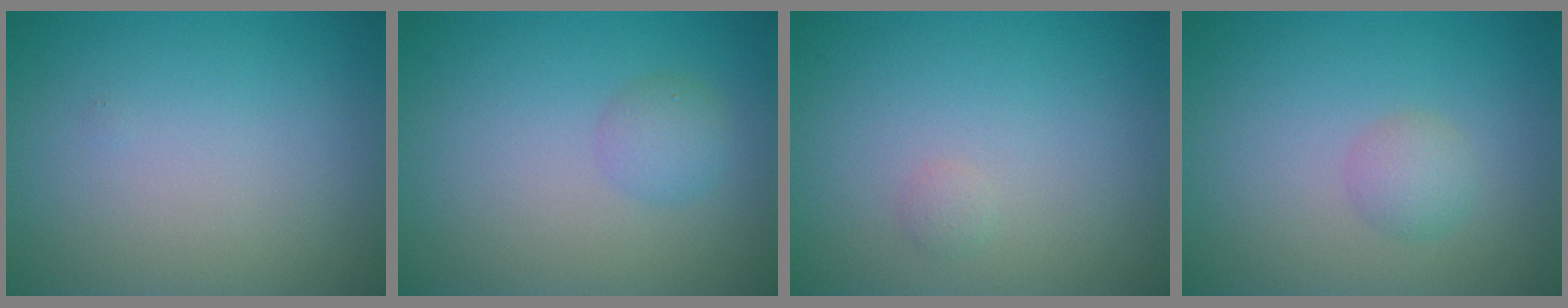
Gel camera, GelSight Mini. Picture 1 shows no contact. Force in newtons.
{"total": 1.6, "press": 1.6, "slide": 0.1}
{"total": 0.6, "press": 0.6, "slide": 0.0}
{"total": 1.7, "press": 1.7, "slide": 0.0}